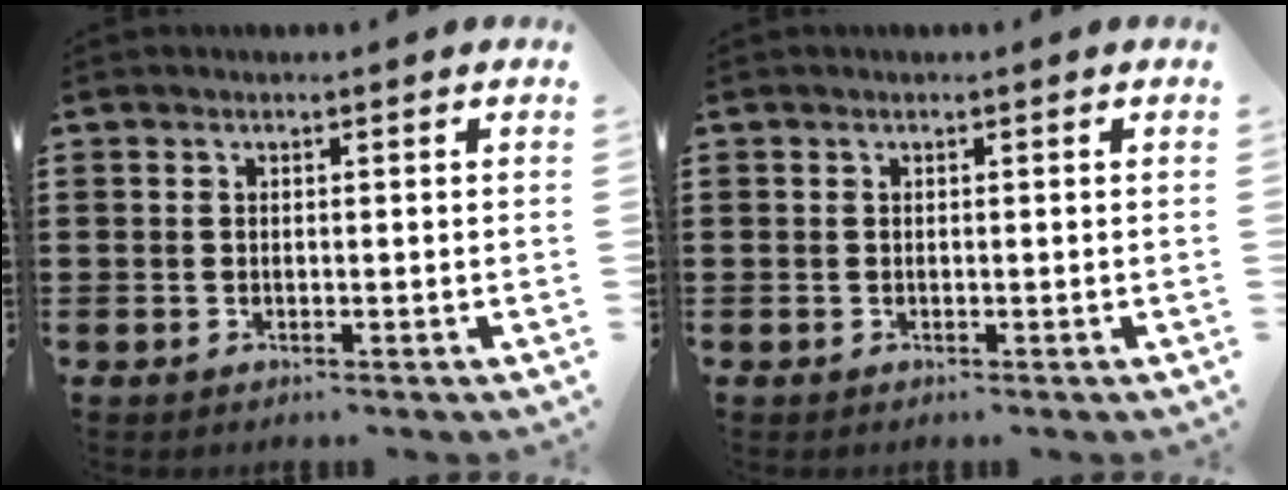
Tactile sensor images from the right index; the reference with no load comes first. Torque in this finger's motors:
{"motor_torque": [0.62, 1.52, 0.00, -0.01]}